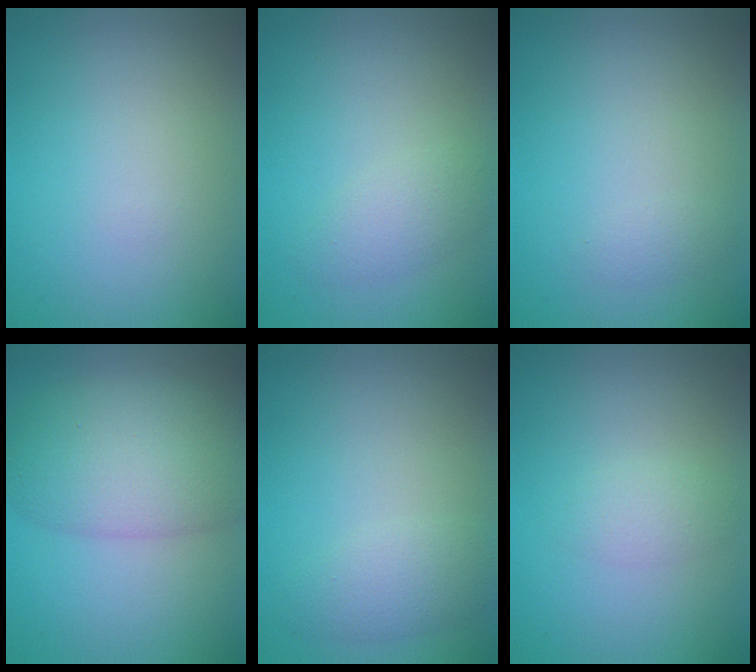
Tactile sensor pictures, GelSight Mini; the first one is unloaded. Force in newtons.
{"total": 2.2, "press": 2.2, "slide": 0.1}
{"total": 0.7, "press": 0.7, "slide": 0.1}
{"total": 8.3, "press": 8.3, "slide": 0.2}
{"total": 2.4, "press": 2.4, "slide": 0.1}
{"total": 1.5, "press": 1.5, "slide": 0.0}